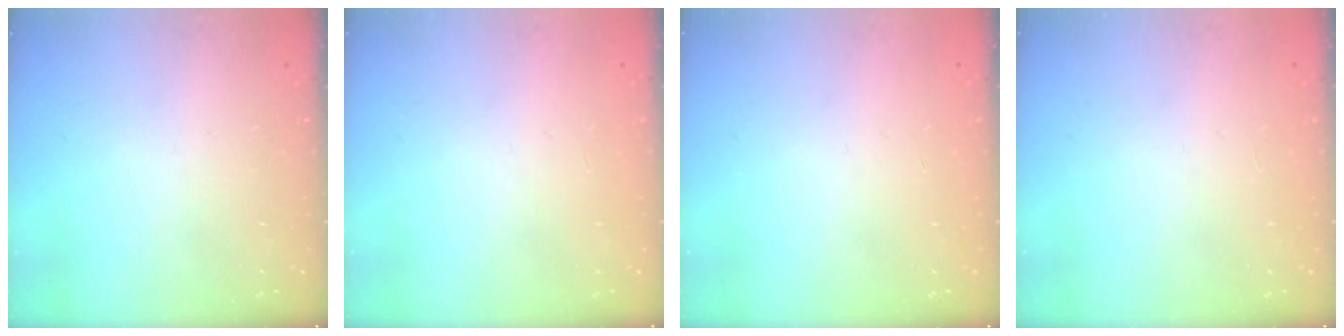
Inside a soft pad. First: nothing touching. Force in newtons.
{"total": 0.0}
{"total": 0.0}
{"total": 0.0}